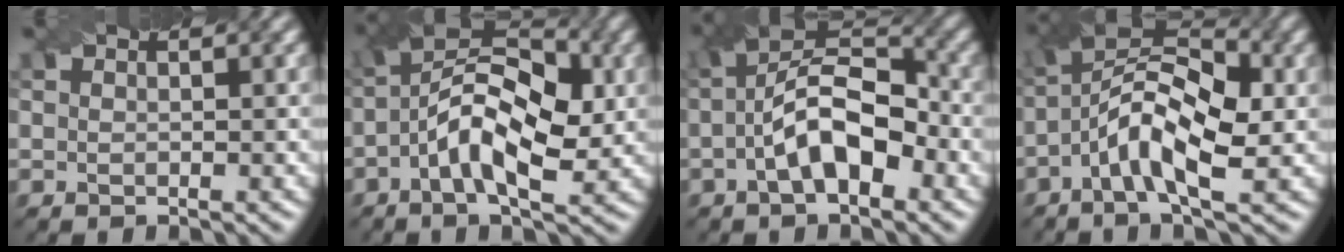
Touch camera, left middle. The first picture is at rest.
{"total": 8.7, "force": [-0.8, 4.1, 7.7], "torque": [-0.136, 0.022, -0.022]}
{"total": 7.5, "force": [-1.5, 3.5, 6.4], "torque": [-0.114, 0.017, -0.032]}
{"total": 8.4, "force": [-1.4, 3.3, 7.5], "torque": [-0.138, 0.025, -0.038]}